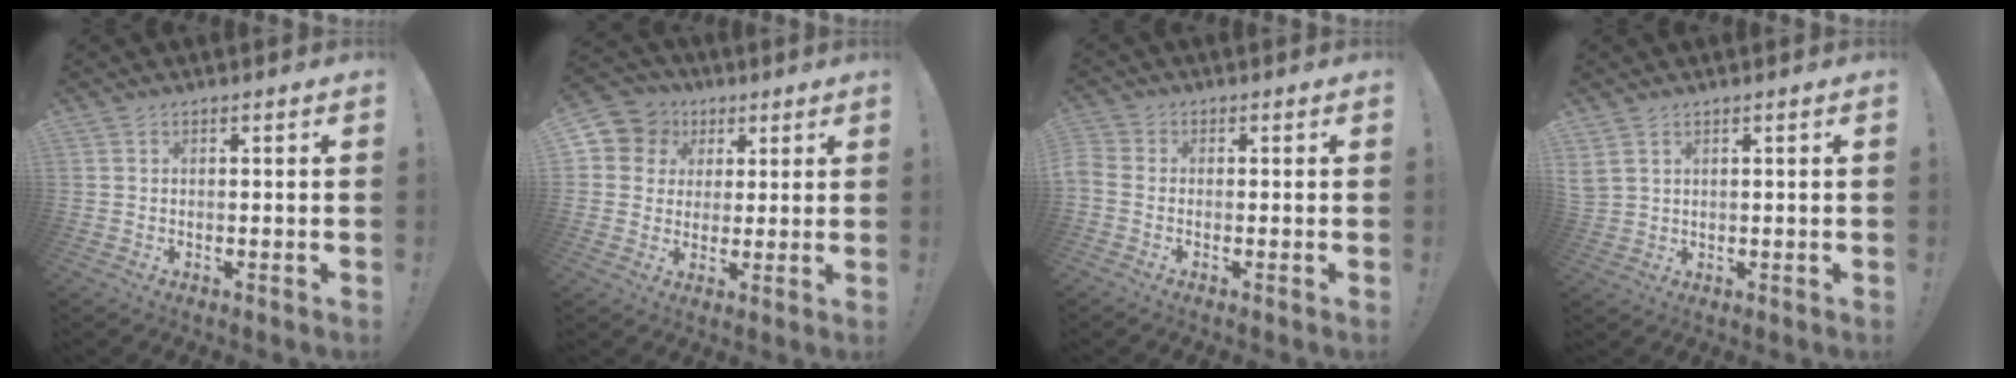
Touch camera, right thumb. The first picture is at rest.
{"total": 8.7, "force": [2.5, 8.1, 1.8], "torque": [-0.036, -0.011, 0.052]}
{"total": 2.2, "force": [-0.7, 1.4, 1.4], "torque": [-0.031, 0.002, -0.014]}
{"total": 3.1, "force": [1.8, 1.8, 1.8], "torque": [-0.037, -0.003, 0.036]}